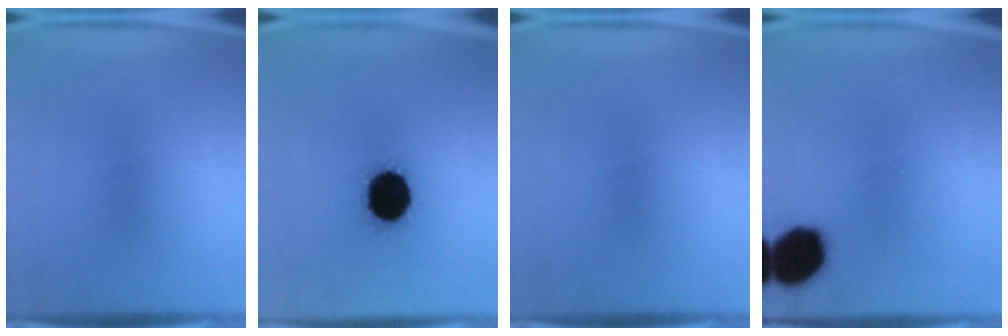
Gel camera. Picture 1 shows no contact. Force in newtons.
{"total": 18.0}
{"total": 0.0}
{"total": 12.0}